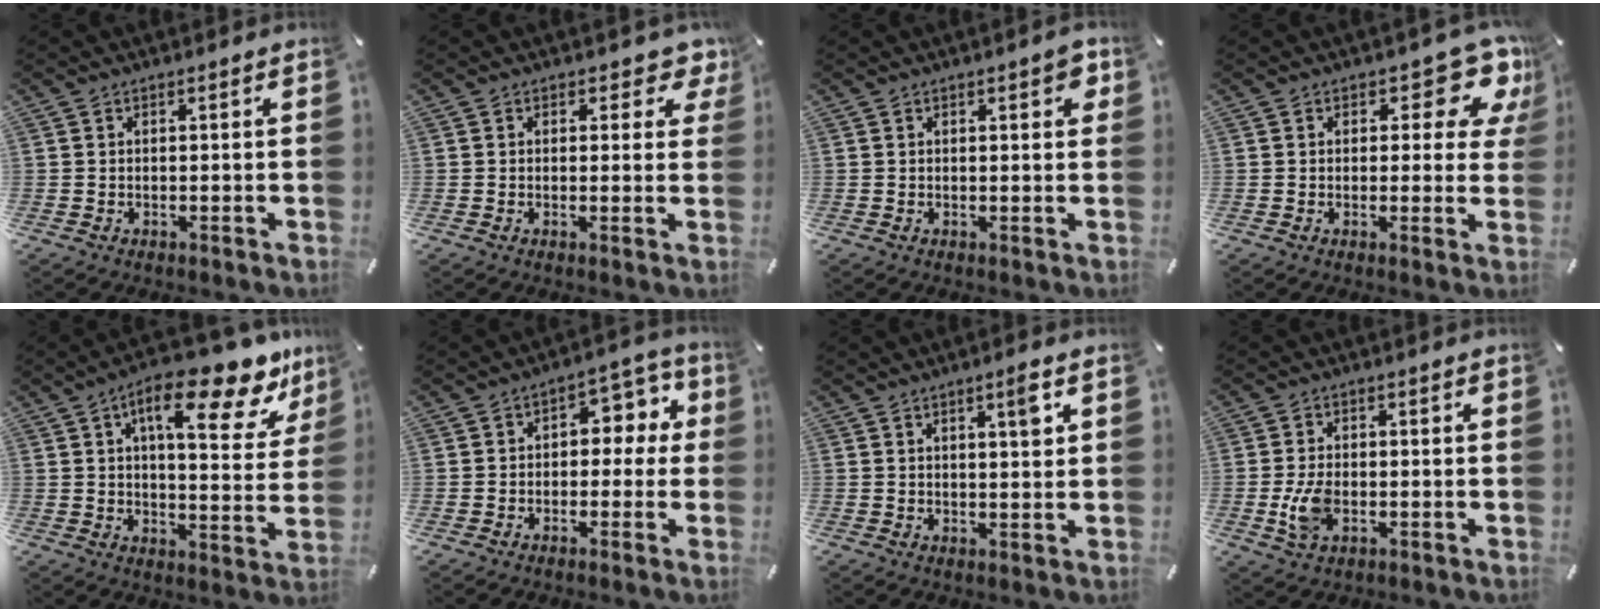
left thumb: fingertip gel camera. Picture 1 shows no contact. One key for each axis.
{"total": 3.6, "fx": 2.2, "fy": 2.2, "fz": 1.8, "tx": -0.010, "ty": -0.008, "tz": 0.032}
{"total": 3.0, "fx": 1.2, "fy": 1.2, "fz": 2.4, "tx": -0.026, "ty": -0.004, "tz": 0.014}
{"total": 11.5, "fx": 6.8, "fy": 5.1, "fz": 7.7, "tx": -0.080, "ty": -0.044, "tz": 0.111}
{"total": 19.2, "fx": 11.2, "fy": 6.7, "fz": 14.1, "tx": -0.201, "ty": -0.068, "tz": 0.172}
{"total": 7.1, "fx": 0.8, "fy": 5.0, "fz": 5.0, "tx": -0.058, "ty": -0.002, "tz": 0.005}
{"total": 4.4, "fx": 2.0, "fy": 0.8, "fz": 3.9, "tx": -0.055, "ty": -0.008, "tz": 0.027}
{"total": 6.7, "fx": -1.5, "fy": 4.2, "fz": 5.1, "tx": -0.101, "ty": -0.001, "tz": -0.028}